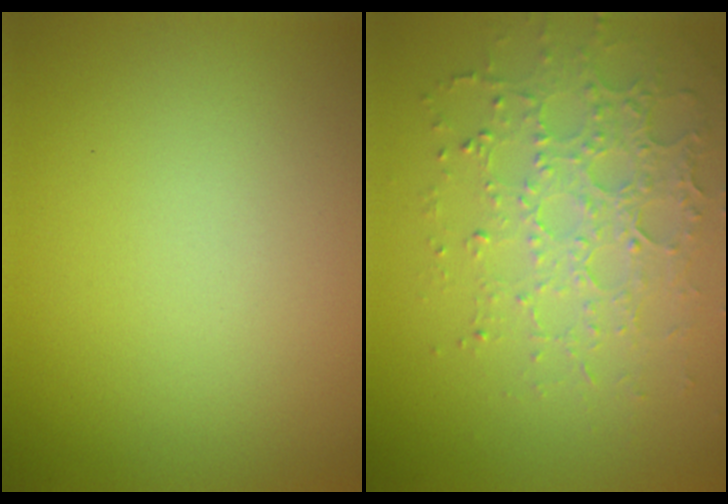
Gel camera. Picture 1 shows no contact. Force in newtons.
{"total": 4.0, "press": 3.8, "slide": 1.4}